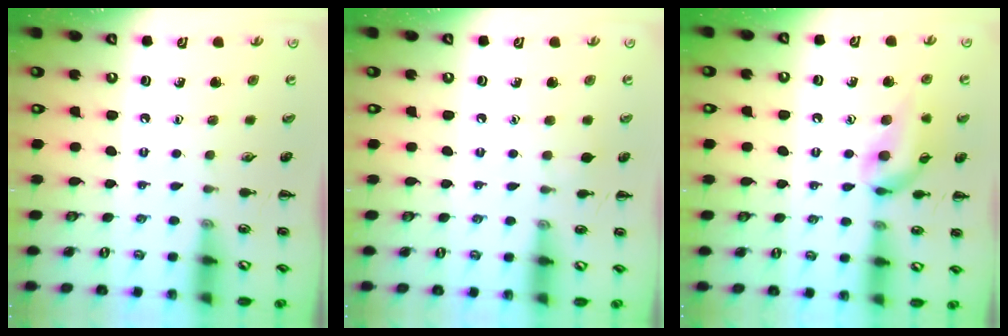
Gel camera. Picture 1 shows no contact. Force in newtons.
{"total": 3.7, "press": 3.6, "slide": 0.9}
{"total": 13.2, "press": 13.0, "slide": 2.1}